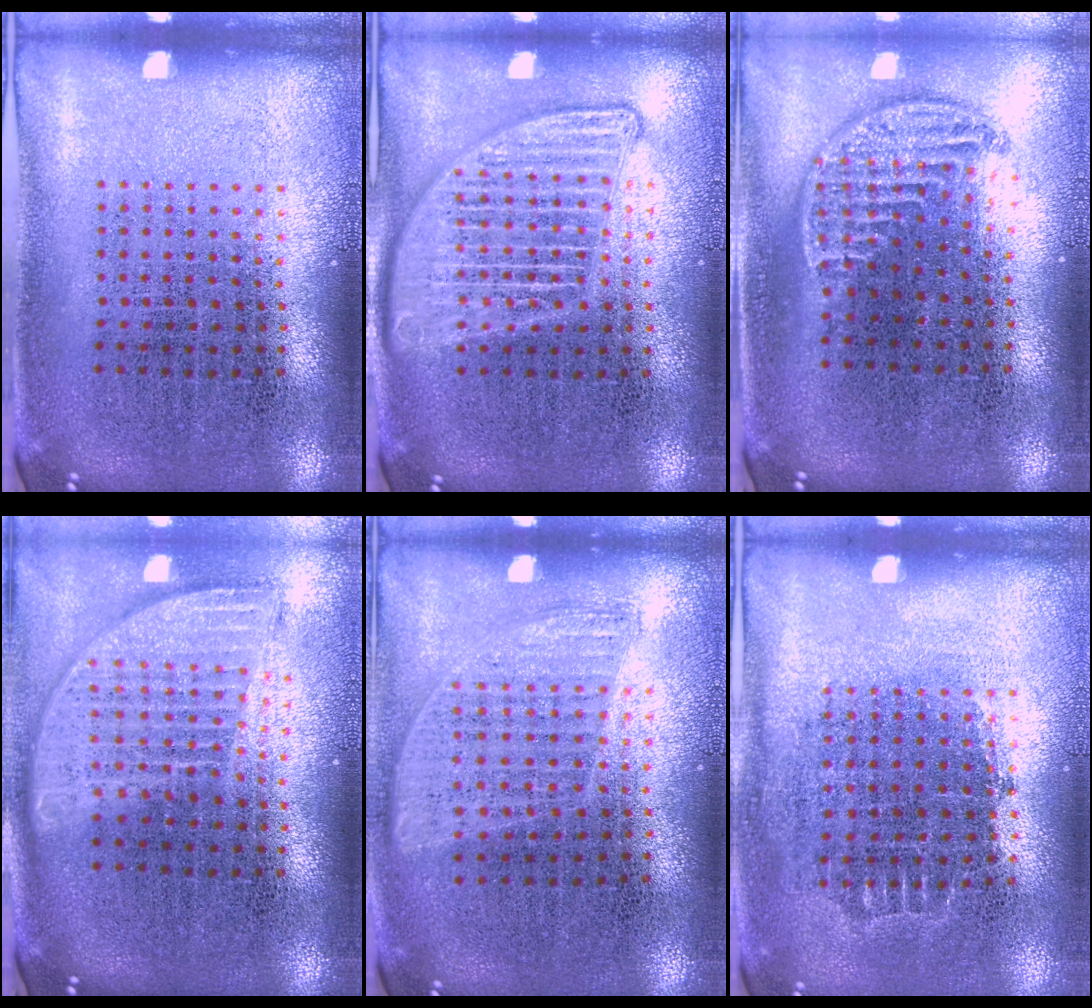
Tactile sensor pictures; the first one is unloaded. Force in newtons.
{"total": 2.7, "press": 2.7, "slide": 0.2}
{"total": 1.2, "press": 1.0, "slide": 0.7}
{"total": 1.8, "press": 1.5, "slide": 1.0}
{"total": 0.9, "press": 0.8, "slide": 0.4}
{"total": 0.6, "press": 0.6, "slide": 0.2}